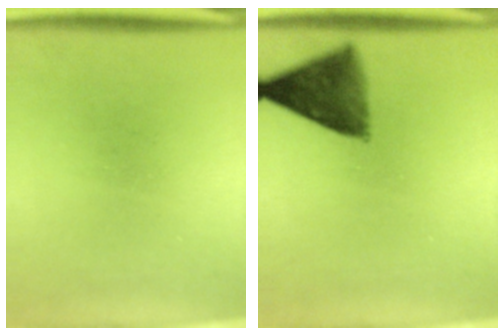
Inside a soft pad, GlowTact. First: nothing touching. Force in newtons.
{"total": 8.7}